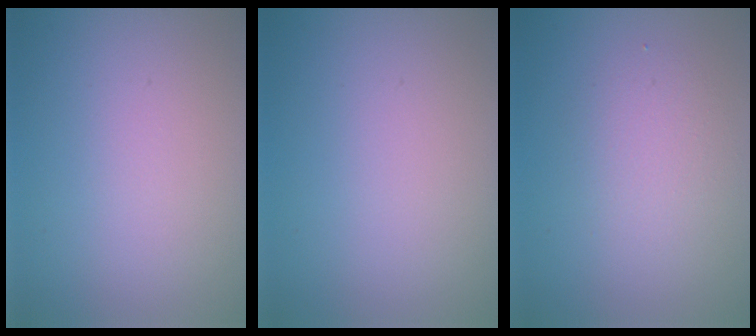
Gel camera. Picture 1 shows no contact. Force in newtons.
{"total": 0.0}
{"total": 2.4, "press": 2.4, "slide": 0.1}